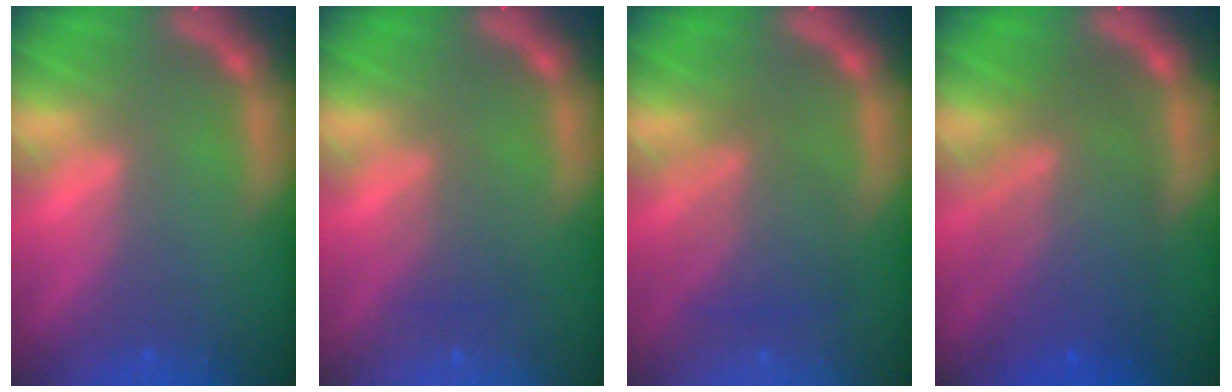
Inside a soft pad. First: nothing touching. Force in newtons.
{"total": 2.0}
{"total": 4.6}
{"total": 8.5}